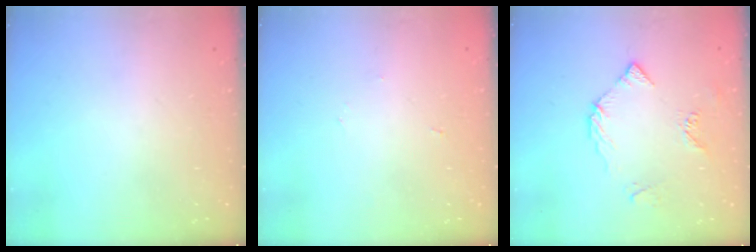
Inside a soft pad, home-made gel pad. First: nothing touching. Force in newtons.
{"total": 2.4, "press": 2.4, "slide": 0.2}
{"total": 6.9, "press": 6.8, "slide": 0.7}